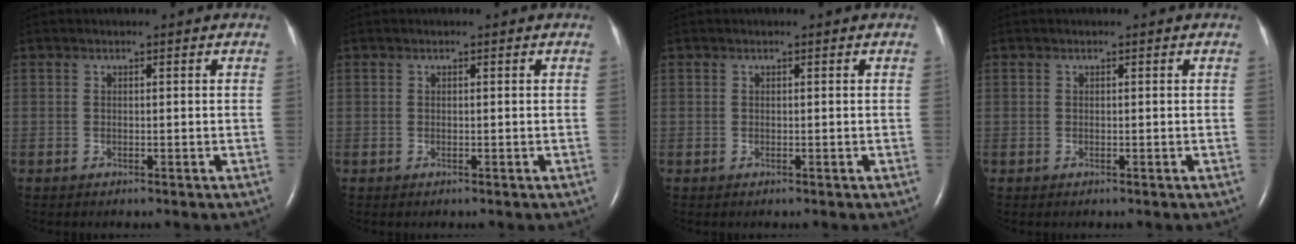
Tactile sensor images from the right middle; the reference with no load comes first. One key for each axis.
{"total": 0.0}
{"total": 0.0}
{"total": 0.0}